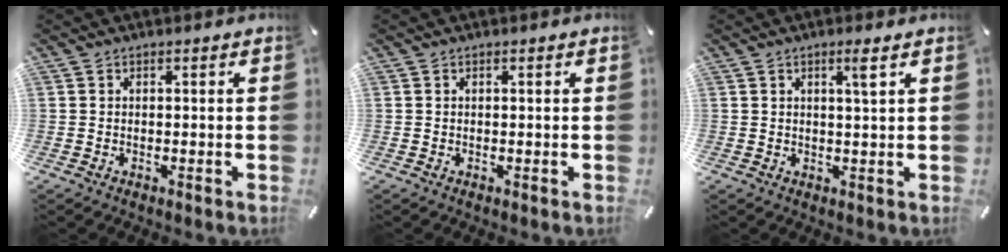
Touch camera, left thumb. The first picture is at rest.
{"total": 0.0}
{"total": 3.1, "force": [1.6, 0.1, 2.7], "torque": [-0.056, -0.002, 0.025]}